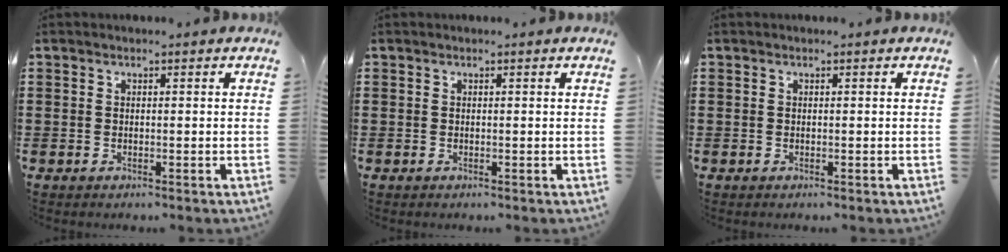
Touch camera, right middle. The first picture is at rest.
{"total": 0.0}
{"total": 0.0}